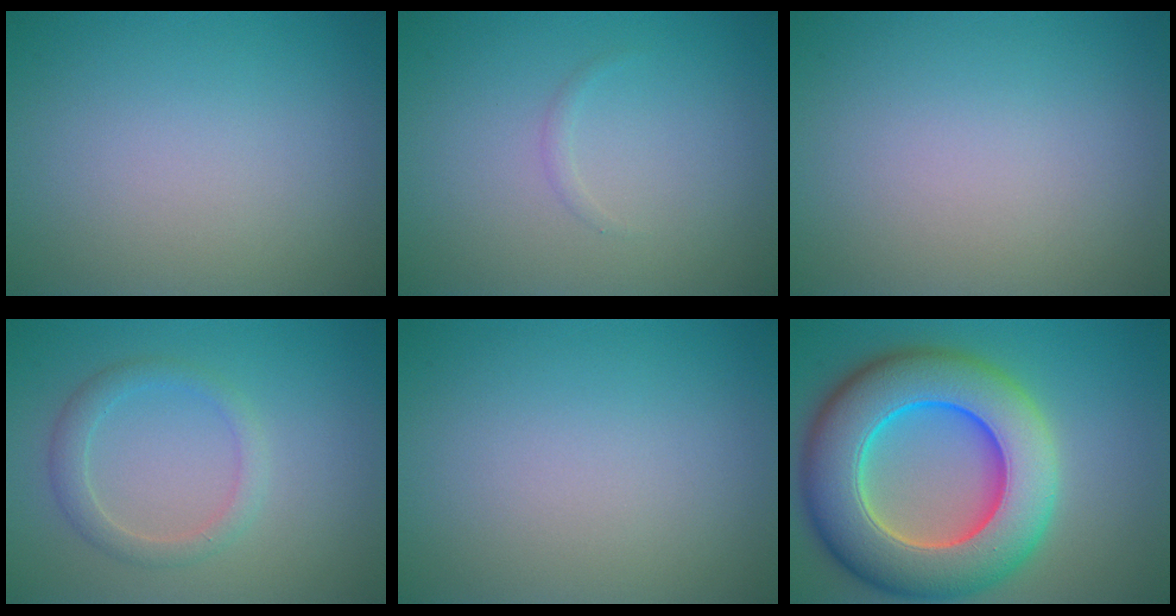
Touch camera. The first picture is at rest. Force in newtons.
{"total": 0.5, "press": 0.5, "slide": 0.0}
{"total": 0.0}
{"total": 2.2, "press": 2.2, "slide": 0.0}
{"total": 0.0}
{"total": 13.2, "press": 13.1, "slide": 2.1}